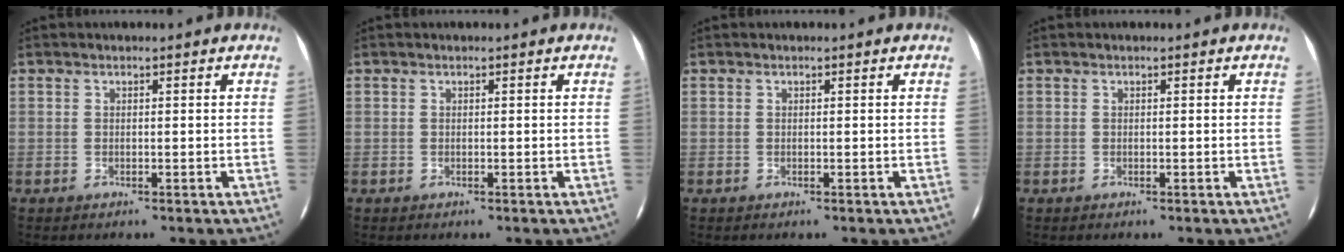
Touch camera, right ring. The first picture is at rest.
{"total": 0.0}
{"total": 0.0}
{"total": 0.0}